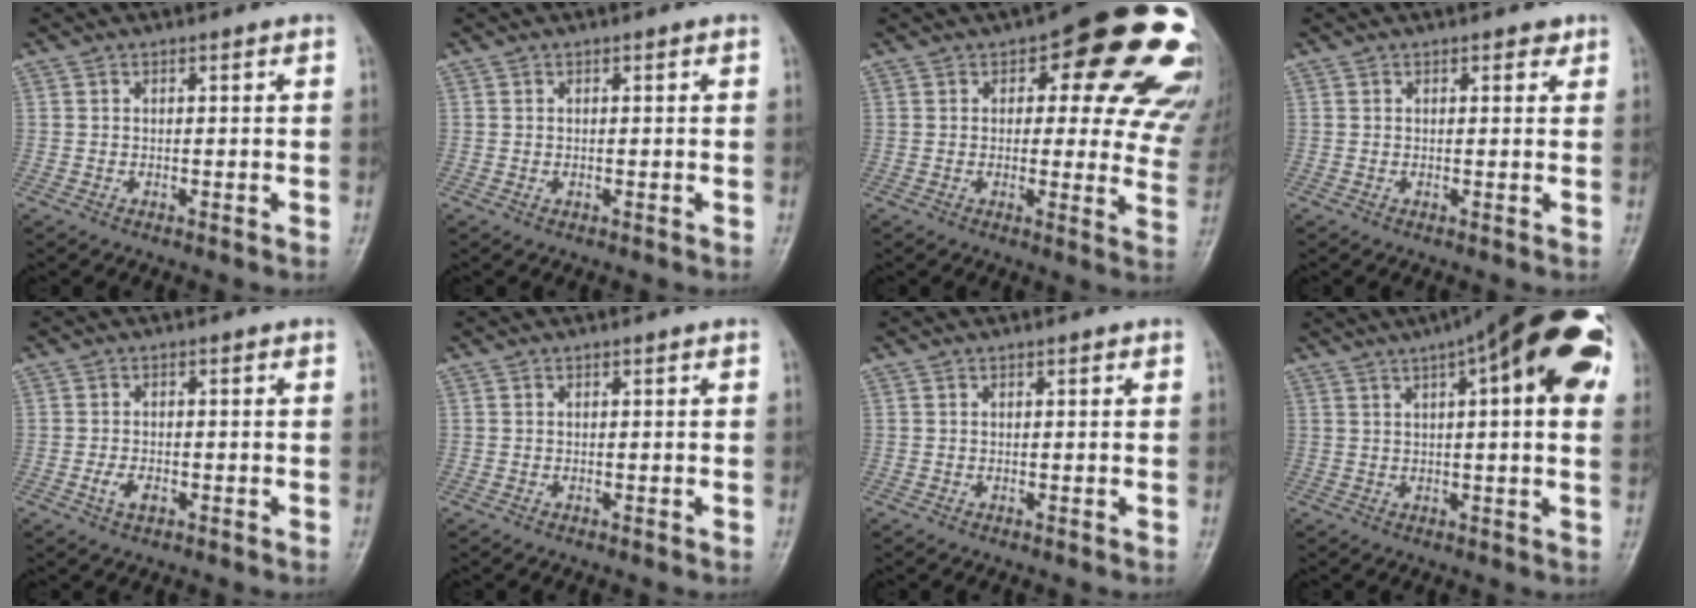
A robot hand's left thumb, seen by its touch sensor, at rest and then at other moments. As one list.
[{"total": 1.0, "force": [0.0, 0.6, 0.8], "torque": [-0.010, 0.010, 0.003]}, {"total": 22.0, "force": [9.7, 9.8, 17.2], "torque": [-0.154, -0.019, 0.111]}, {"total": 1.7, "force": [0.9, 0.9, 1.0], "torque": [-0.001, -0.002, 0.008]}, {"total": 3.2, "force": [-1.1, 1.8, 2.4], "torque": [-0.041, 0.008, -0.020]}, {"total": 0.0}, {"total": 0.7, "force": [0.2, 0.3, 0.6], "torque": [-0.007, 0.001, 0.002]}, {"total": 22.3, "force": [8.8, 5.9, 19.6], "torque": [-0.277, 0.023, 0.117]}]